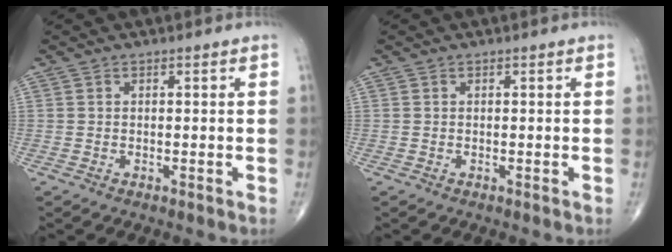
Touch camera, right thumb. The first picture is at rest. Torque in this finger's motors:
{"motor_torque": [-0.12, 0.12, 0.00, 0.00, 0.00]}